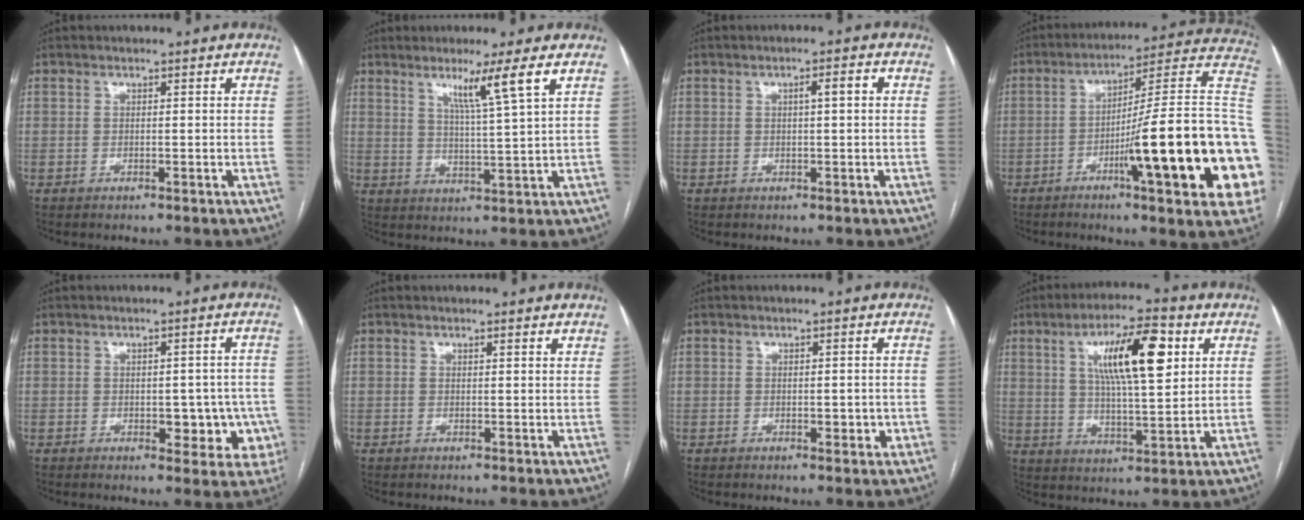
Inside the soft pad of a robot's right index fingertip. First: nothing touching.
{"total": 6.8, "force": [3.7, -1.6, 5.5], "torque": [-0.097, -0.013, 0.067]}
{"total": 2.3, "force": [0.4, 0.3, 2.3], "torque": [-0.039, 0.005, 0.007]}
{"total": 26.5, "force": [-5.7, 1.5, 25.9], "torque": [-0.260, 0.004, -0.090]}
{"total": 7.2, "force": [-1.5, 3.8, 5.9], "torque": [-0.048, 0.013, -0.011]}
{"total": 1.9, "force": [1.8, 0.4, 0.5], "torque": [-0.014, 0.000, 0.013]}
{"total": 2.3, "force": [-0.4, 1.1, 1.9], "torque": [-0.027, 0.002, 0.000]}
{"total": 13.0, "force": [4.5, 2.6, 11.9], "torque": [-0.208, 0.011, 0.077]}